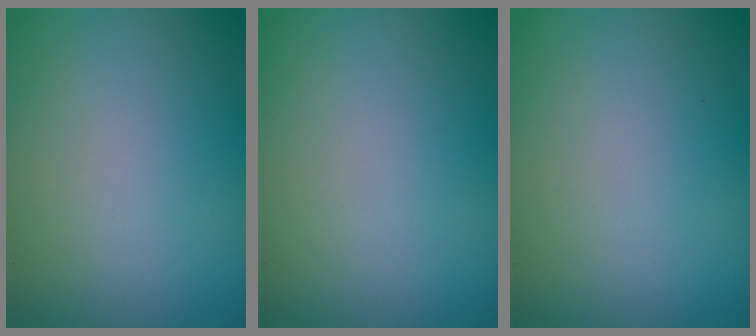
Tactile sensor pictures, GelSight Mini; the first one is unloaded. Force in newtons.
{"total": 0.0}
{"total": 0.0}